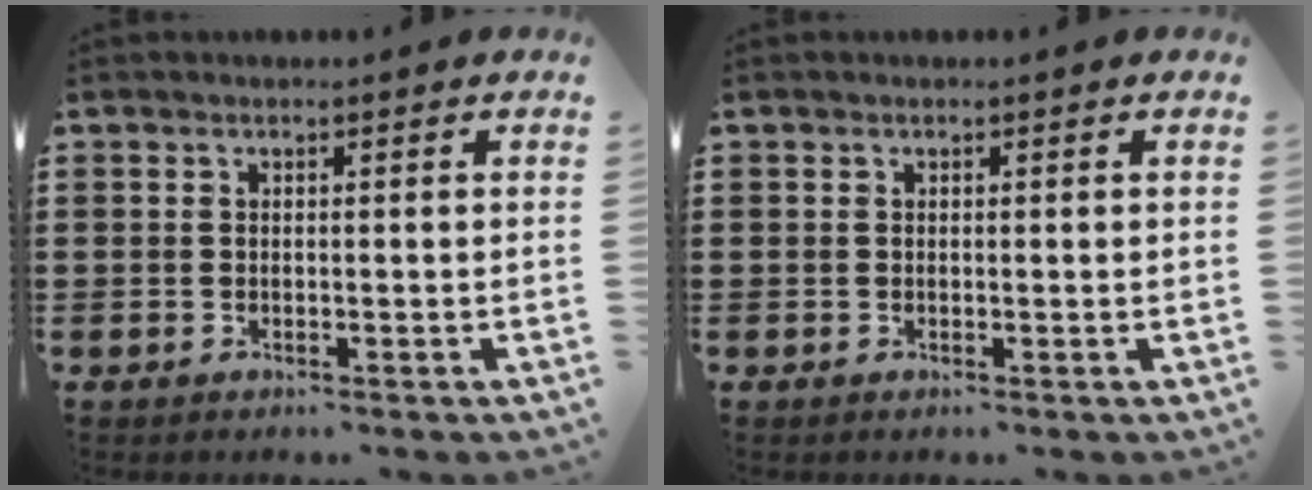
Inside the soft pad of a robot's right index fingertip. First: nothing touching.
{"total": 0.0}